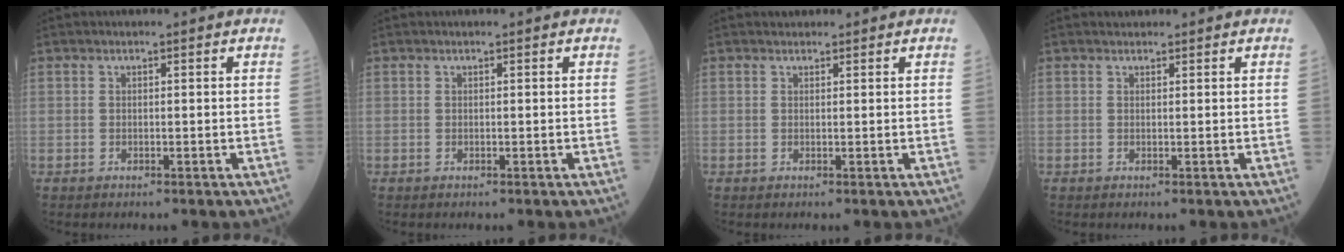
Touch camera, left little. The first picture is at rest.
{"total": 0.0}
{"total": 0.8, "force": [0.6, 0.4, 0.0], "torque": [-0.005, 0.005, 0.009]}
{"total": 0.7, "force": [0.6, 0.4, 0.0], "torque": [-0.007, 0.005, 0.010]}